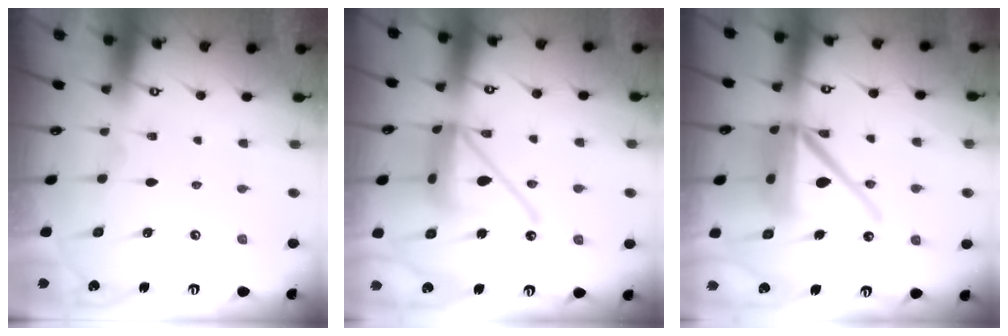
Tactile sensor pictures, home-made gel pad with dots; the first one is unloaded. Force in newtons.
{"total": 16.5, "press": 16.4, "slide": 1.6}
{"total": 17.2, "press": 17.0, "slide": 2.7}